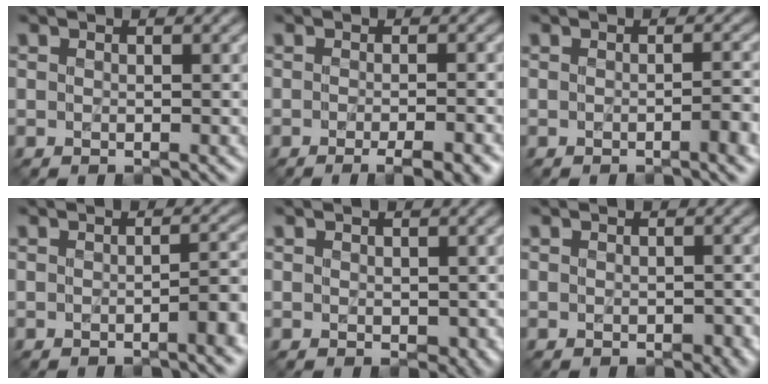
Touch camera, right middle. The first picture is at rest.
{"total": 5.0, "force": [-2.8, 1.6, 3.9], "torque": [-0.033, 0.003, -0.024]}
{"total": 2.1, "force": [-0.7, 0.4, 2.0], "torque": [-0.025, 0.002, -0.011]}
{"total": 2.9, "force": [-1.0, 0.6, 2.6], "torque": [-0.032, 0.007, -0.019]}
{"total": 1.4, "force": [0.3, 1.0, 1.0], "torque": [-0.015, -0.001, 0.009]}
{"total": 1.5, "force": [-0.3, 0.8, 1.1], "torque": [-0.017, -0.004, -0.002]}